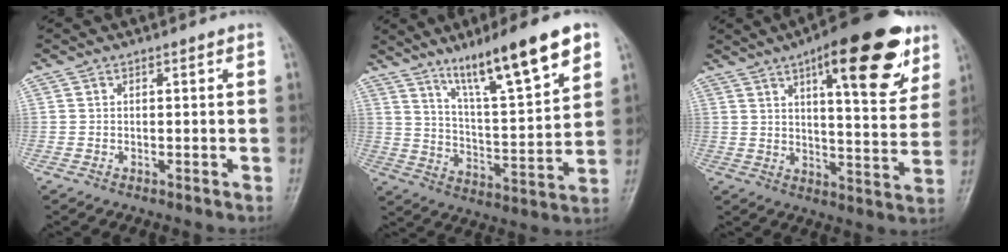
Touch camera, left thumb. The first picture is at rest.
{"total": 17.4, "force": [10.9, 2.8, 13.2], "torque": [-0.200, -0.051, 0.185]}
{"total": 19.6, "force": [10.6, 6.3, 15.3], "torque": [-0.177, -0.036, 0.146]}